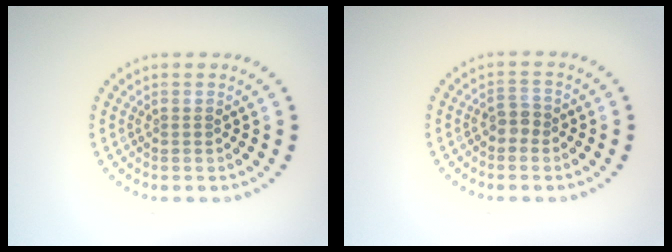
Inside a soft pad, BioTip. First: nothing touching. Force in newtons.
{"total": 1.5, "press": 1.3, "slide": 0.6}